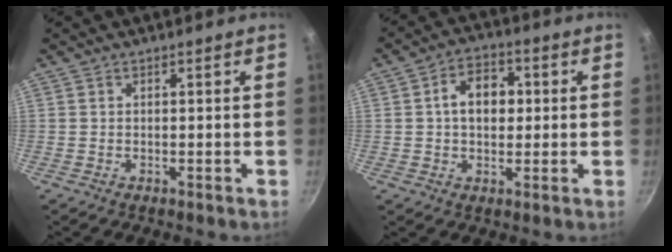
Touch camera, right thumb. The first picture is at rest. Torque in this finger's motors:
{"motor_torque": [0.27, 2.07, 0.93, 0.18, 0.07]}